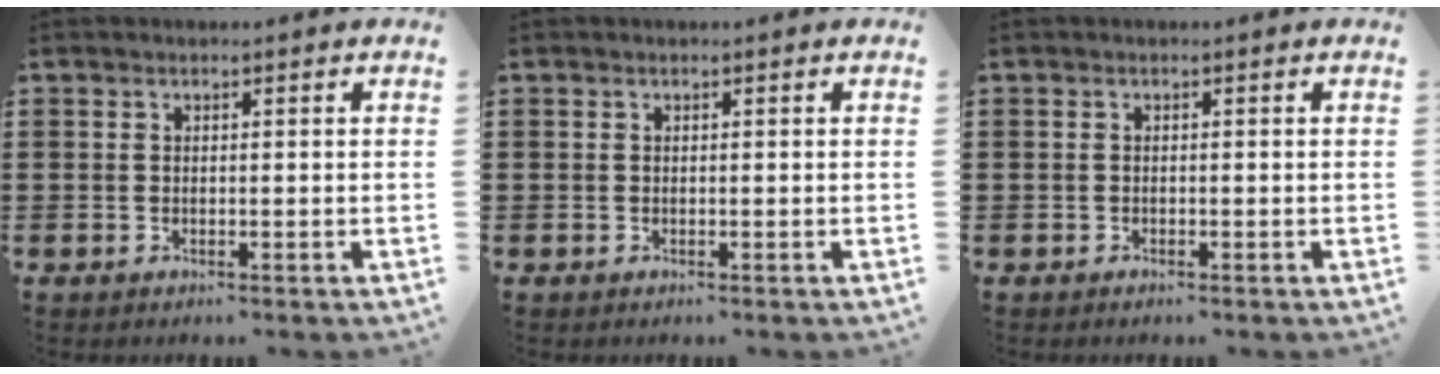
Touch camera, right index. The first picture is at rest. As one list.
[{"total": 0.0}, {"total": 0.0}]